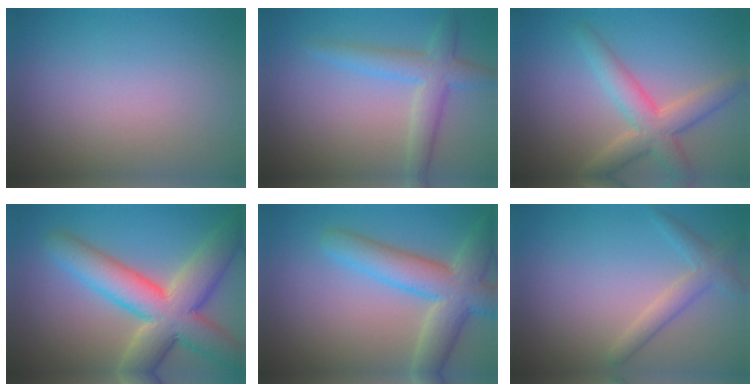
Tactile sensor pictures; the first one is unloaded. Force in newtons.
{"total": 3.6, "press": 3.6, "slide": 0.1}
{"total": 4.6, "press": 4.6, "slide": 0.2}
{"total": 10.2, "press": 10.2, "slide": 0.5}
{"total": 6.7, "press": 6.7, "slide": 0.5}
{"total": 2.4, "press": 2.4, "slide": 0.2}